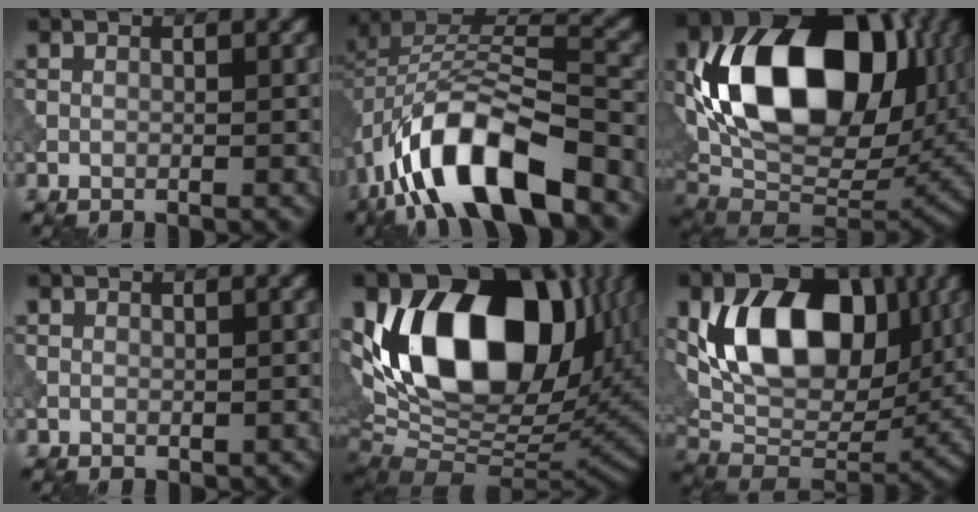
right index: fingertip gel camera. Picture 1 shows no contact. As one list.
[{"total": 12.9, "force": [-7.1, 5.3, 9.3], "torque": [-0.165, 0.007, -0.133]}, {"total": 16.7, "force": [3.7, 10.5, 12.4], "torque": [-0.214, 0.006, 0.063]}, {"total": 0.8, "force": [0.1, 0.7, 0.1], "torque": [0.003, -0.004, 0.001]}, {"total": 18.3, "force": [5.3, 11.1, 13.5], "torque": [-0.227, 0.020, 0.083]}, {"total": 12.4, "force": [2.9, 8.3, 8.8], "torque": [-0.140, -0.007, 0.050]}]